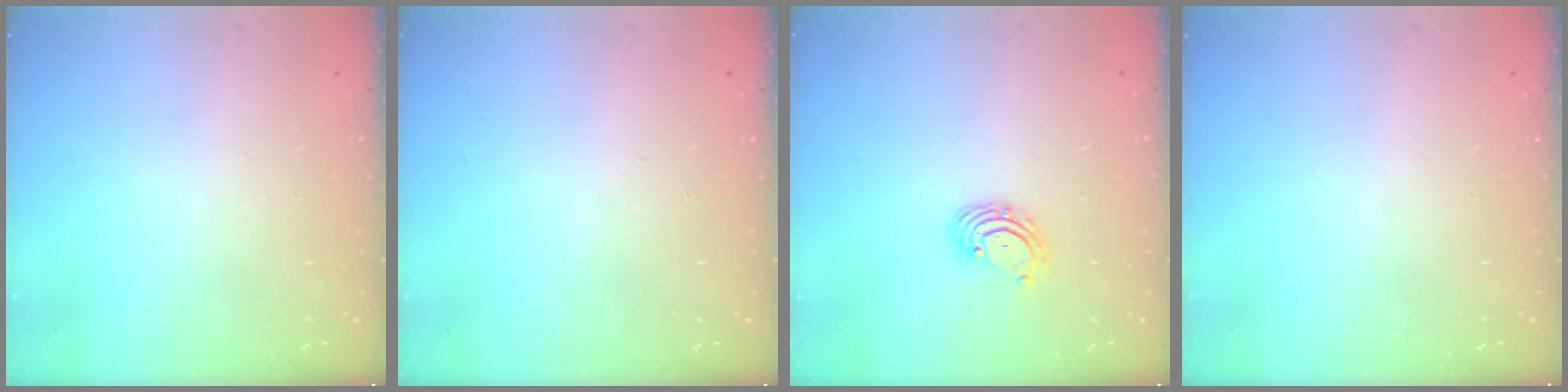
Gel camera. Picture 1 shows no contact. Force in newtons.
{"total": 0.0}
{"total": 3.3, "press": 3.2, "slide": 0.5}
{"total": 0.0}